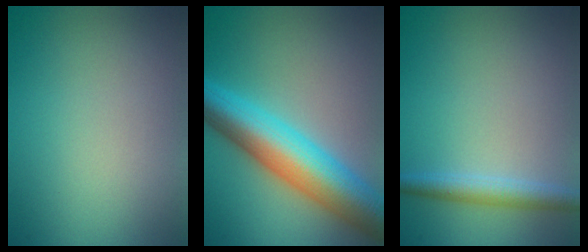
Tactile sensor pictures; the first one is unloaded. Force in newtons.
{"total": 9.0, "press": 9.0, "slide": 0.1}
{"total": 2.3, "press": 2.3, "slide": 0.1}